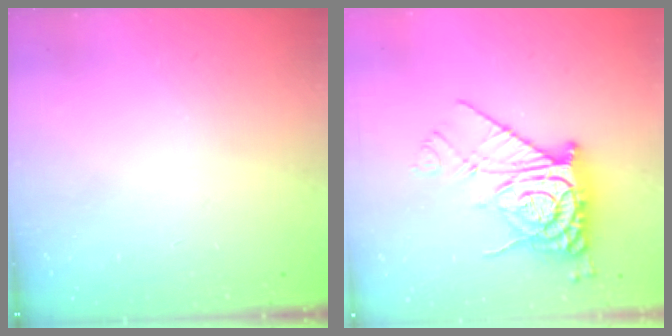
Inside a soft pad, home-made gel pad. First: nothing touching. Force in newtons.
{"total": 12.6, "press": 12.5, "slide": 1.4}